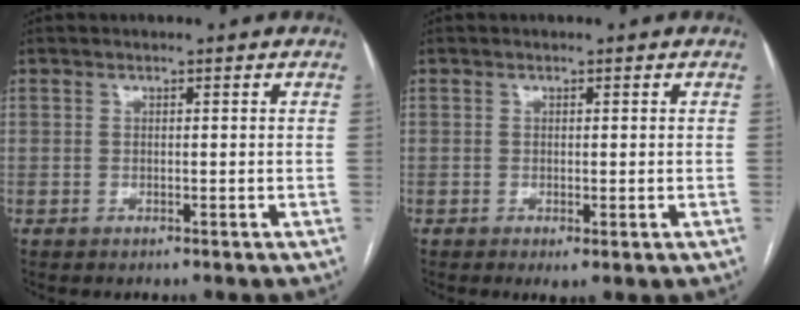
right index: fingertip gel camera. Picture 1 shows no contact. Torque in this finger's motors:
{"motor_torque": [0.19, 0.12, 0.02, 0.01]}